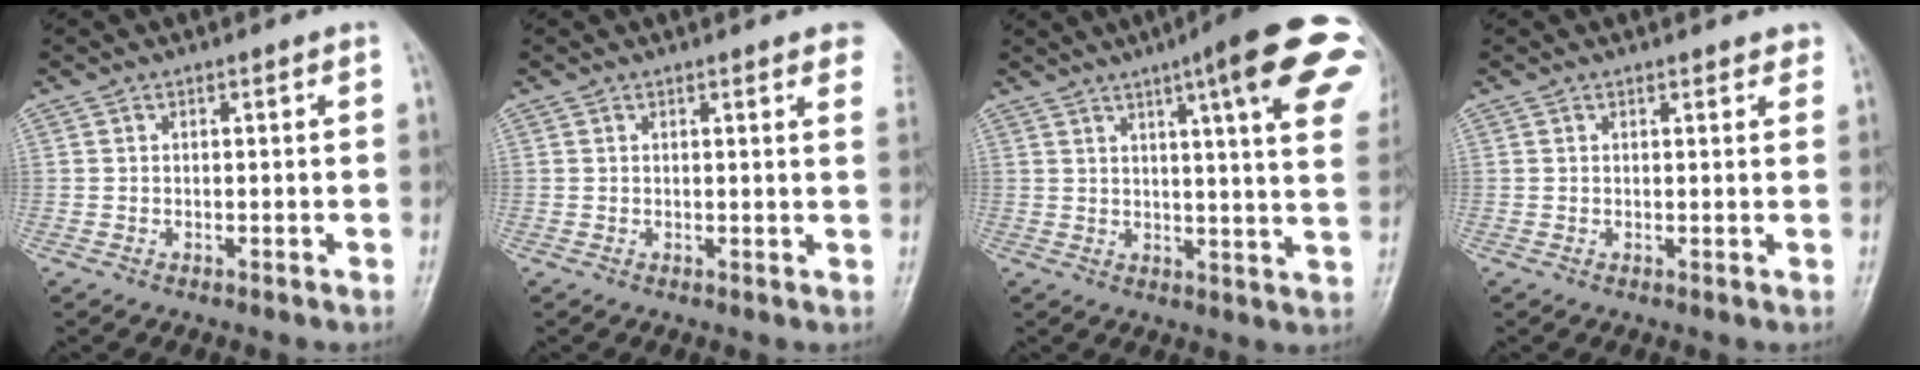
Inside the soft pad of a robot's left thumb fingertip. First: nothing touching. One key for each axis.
{"total": 5.4, "fx": 3.8, "fy": 1.0, "fz": 3.7, "tx": -0.032, "ty": -0.003, "tz": 0.032}
{"total": 21.6, "fx": 10.2, "fy": 3.5, "fz": 18.7, "tx": -0.214, "ty": -0.017, "tz": 0.117}
{"total": 2.0, "fx": 1.6, "fy": 0.7, "fz": 0.9, "tx": 0.003, "ty": -0.002, "tz": 0.016}